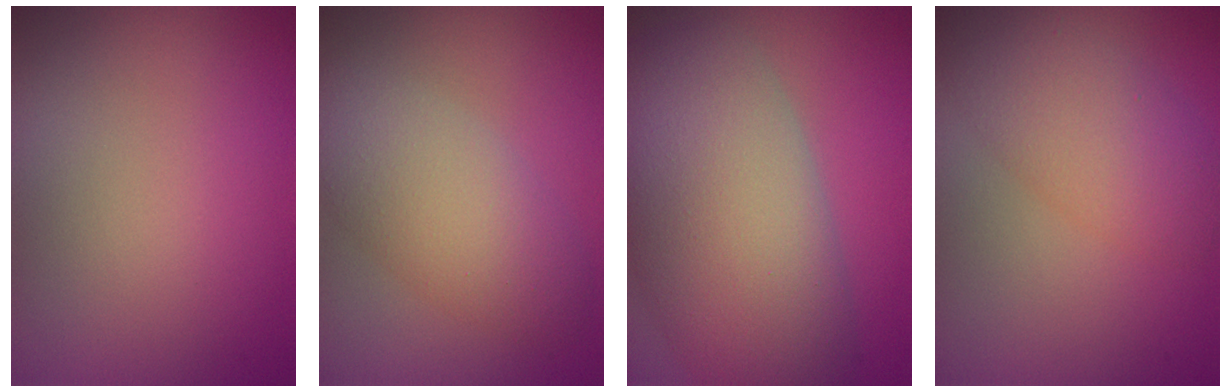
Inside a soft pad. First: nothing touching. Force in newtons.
{"total": 5.2, "press": 5.2, "slide": 0.4}
{"total": 12.7, "press": 12.6, "slide": 0.8}
{"total": 4.7, "press": 4.7, "slide": 0.1}